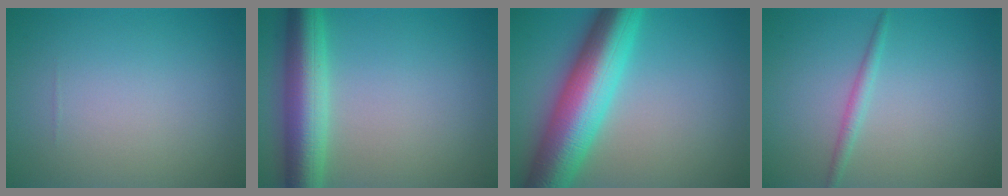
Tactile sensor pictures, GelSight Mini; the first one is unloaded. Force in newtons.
{"total": 6.6, "press": 6.6, "slide": 0.1}
{"total": 10.5, "press": 10.5, "slide": 0.1}
{"total": 1.3, "press": 1.3, "slide": 0.1}